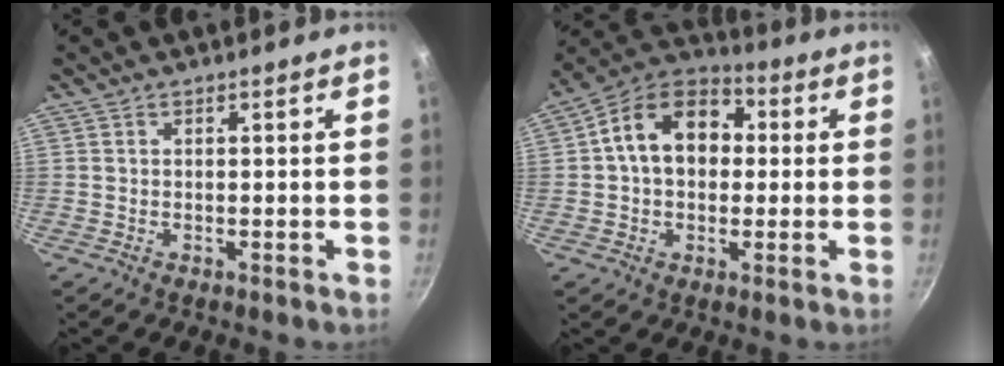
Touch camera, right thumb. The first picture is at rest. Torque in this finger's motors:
{"motor_torque": [-0.30, 2.15, 0.80, -0.63, 0.43]}